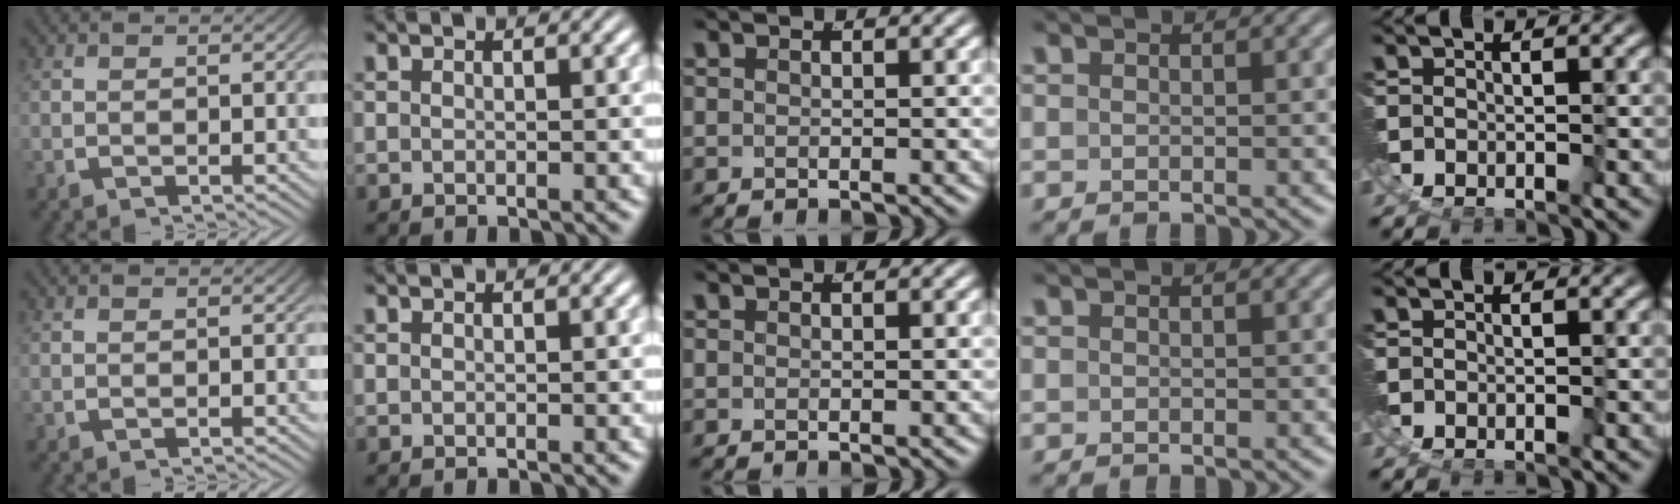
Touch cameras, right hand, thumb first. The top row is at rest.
{}